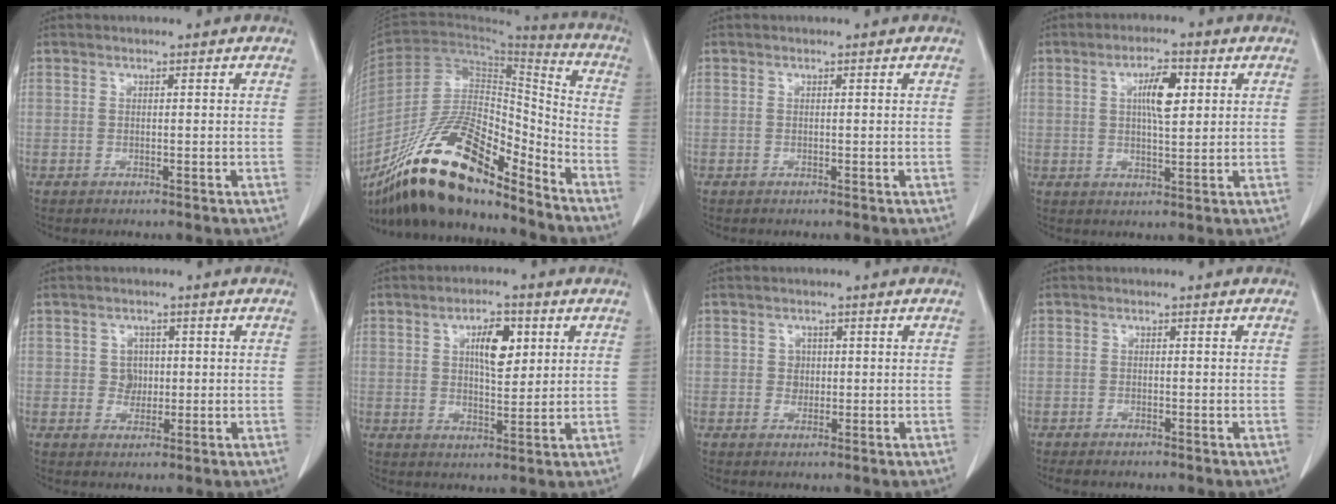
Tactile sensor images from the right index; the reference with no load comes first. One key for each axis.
{"total": 21.4, "fx": -16.1, "fy": 5.2, "fz": 13.0, "tx": -0.260, "ty": -0.003, "tz": -0.295}
{"total": 0.0}
{"total": 5.8, "fx": 1.7, "fy": 1.5, "fz": 5.3, "tx": -0.093, "ty": 0.003, "tz": 0.029}
{"total": 2.6, "fx": 0.2, "fy": 2.4, "fz": 0.9, "tx": -0.006, "ty": 0.006, "tz": 0.006}
{"total": 6.5, "fx": 2.2, "fy": 2.5, "fz": 5.5, "tx": -0.092, "ty": 0.005, "tz": 0.039}
{"total": 1.7, "fx": 0.2, "fy": 1.6, "fz": 0.5, "tx": -0.002, "ty": 0.005, "tz": 0.005}
{"total": 1.4, "fx": -1.2, "fy": 0.3, "fz": 0.7, "tx": -0.015, "ty": -0.003, "tz": -0.018}